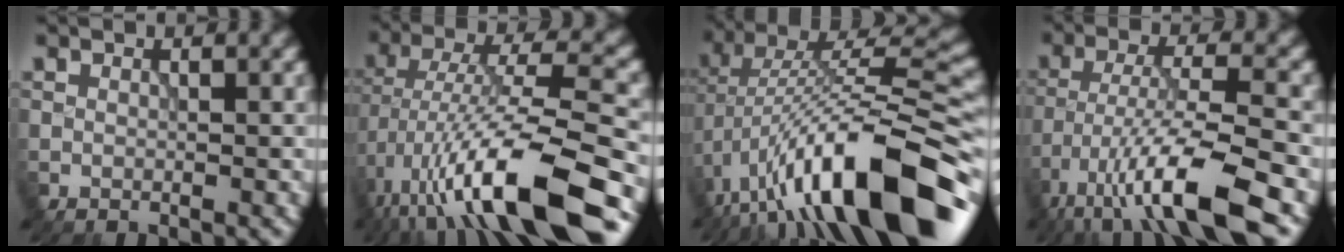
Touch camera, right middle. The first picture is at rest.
{"total": 14.2, "force": [-6.5, 4.1, 12.0], "torque": [-0.216, 0.010, -0.109]}
{"total": 14.8, "force": [-6.7, 4.3, 12.5], "torque": [-0.212, 0.033, -0.109]}
{"total": 10.2, "force": [-6.1, 2.1, 7.9], "torque": [-0.137, 0.000, -0.112]}